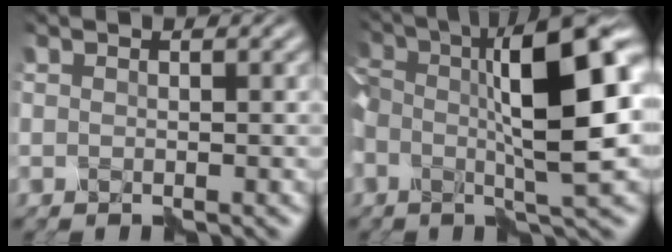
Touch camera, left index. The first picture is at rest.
{"total": 11.8, "force": [0.2, 3.3, 11.3], "torque": [-0.187, 0.011, -0.003]}